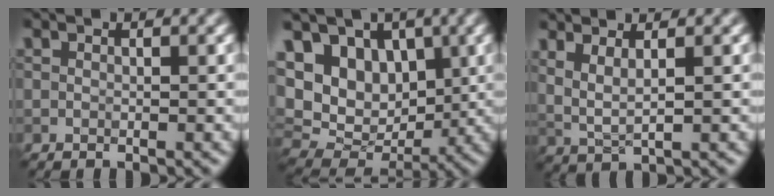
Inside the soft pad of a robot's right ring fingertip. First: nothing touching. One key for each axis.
{"total": 12.4, "fx": 3.6, "fy": 9.2, "fz": 7.5, "tx": -0.139, "ty": 0.025, "tz": 0.055}
{"total": 2.7, "fx": 1.2, "fy": 0.7, "fz": 2.3, "tx": -0.046, "ty": -0.002, "tz": 0.025}